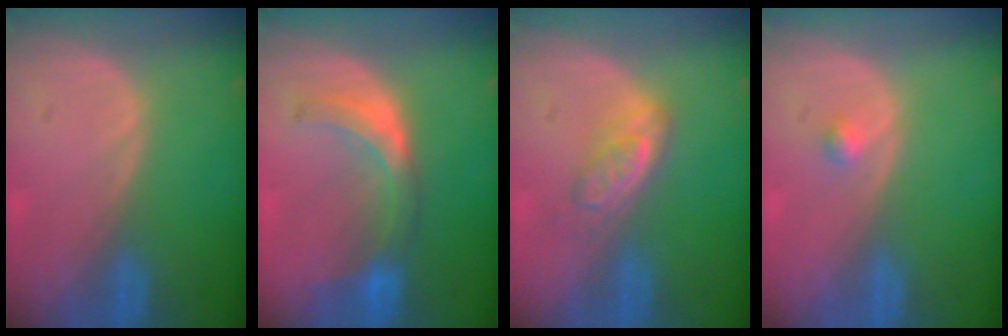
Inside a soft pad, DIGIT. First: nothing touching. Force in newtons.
{"total": 6.3, "press": 6.3, "slide": 0.1}
{"total": 4.3, "press": 4.2, "slide": 0.8}
{"total": 1.0, "press": 1.0, "slide": 0.1}